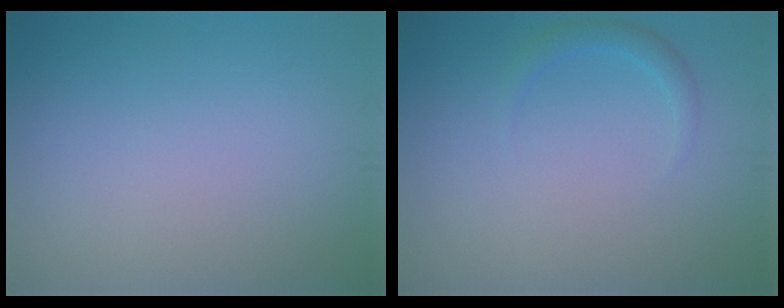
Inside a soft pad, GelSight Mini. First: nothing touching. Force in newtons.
{"total": 1.3, "press": 1.3, "slide": 0.1}